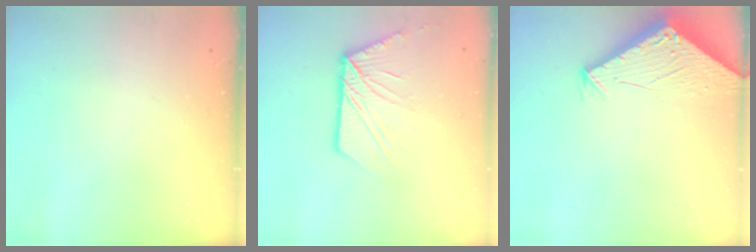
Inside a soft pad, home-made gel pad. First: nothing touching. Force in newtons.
{"total": 11.2, "press": 11.1, "slide": 1.5}
{"total": 2.9, "press": 2.9, "slide": 0.1}